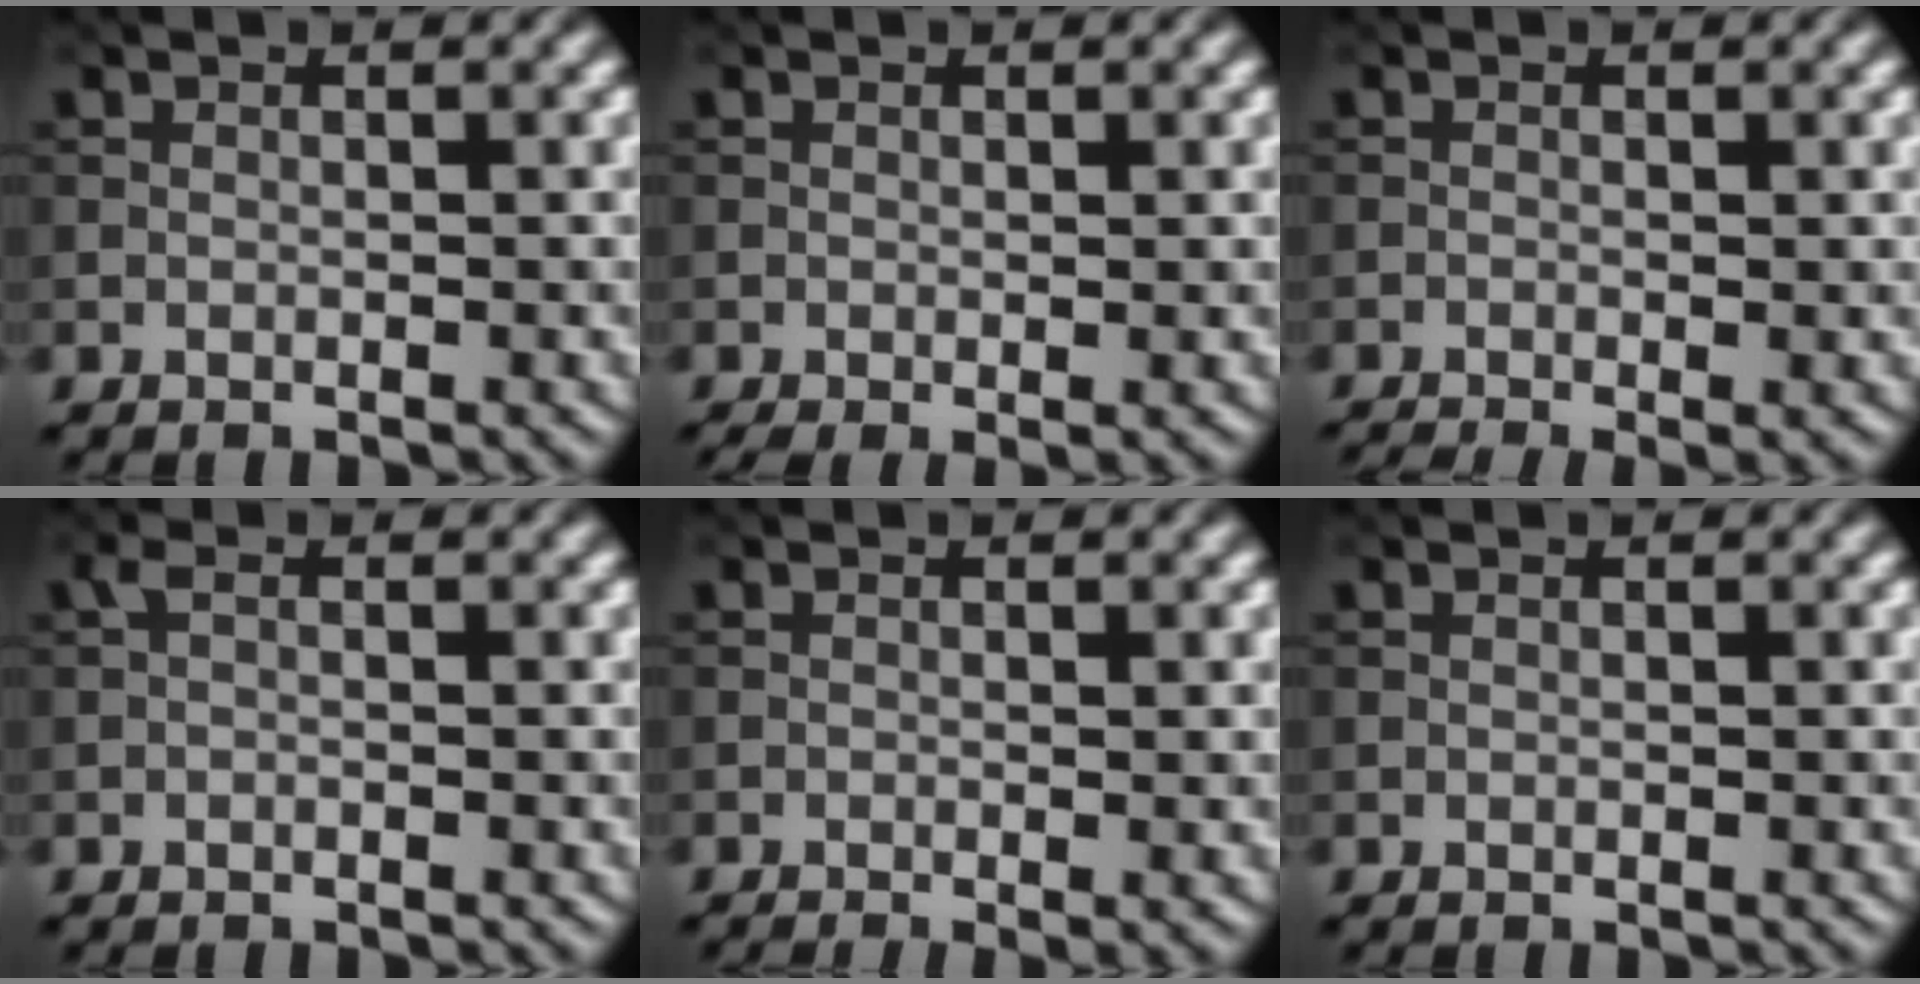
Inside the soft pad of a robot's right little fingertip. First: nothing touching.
{"total": 1.1, "force": [-0.1, 0.3, 1.1], "torque": [-0.018, -0.007, -0.002]}
{"total": 1.5, "force": [-0.8, 0.3, 1.2], "torque": [-0.021, -0.007, -0.018]}
{"total": 0.8, "force": [-0.2, 0.3, 0.7], "torque": [-0.017, 0.001, -0.006]}
{"total": 1.3, "force": [-0.5, 0.4, 1.2], "torque": [-0.018, -0.006, -0.010]}
{"total": 0.0}